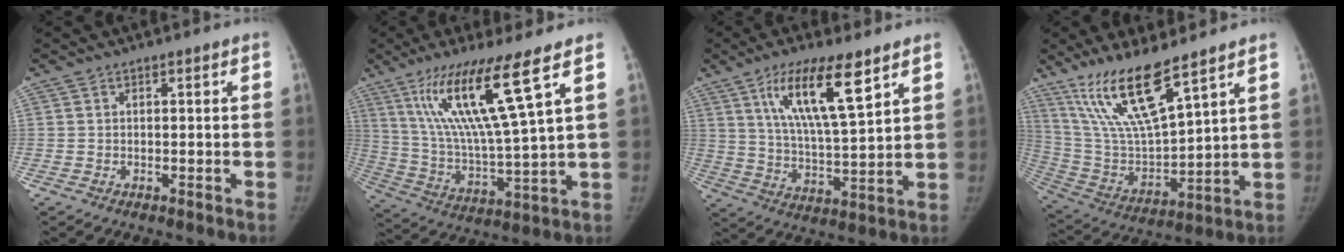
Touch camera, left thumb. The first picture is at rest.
{"total": 17.8, "force": [9.3, 0.5, 15.2], "torque": [-0.287, -0.047, 0.175]}
{"total": 14.5, "force": [7.8, 3.1, 11.8], "torque": [-0.203, -0.038, 0.147]}
{"total": 16.7, "force": [11.2, 3.2, 12.0], "torque": [-0.226, -0.061, 0.233]}